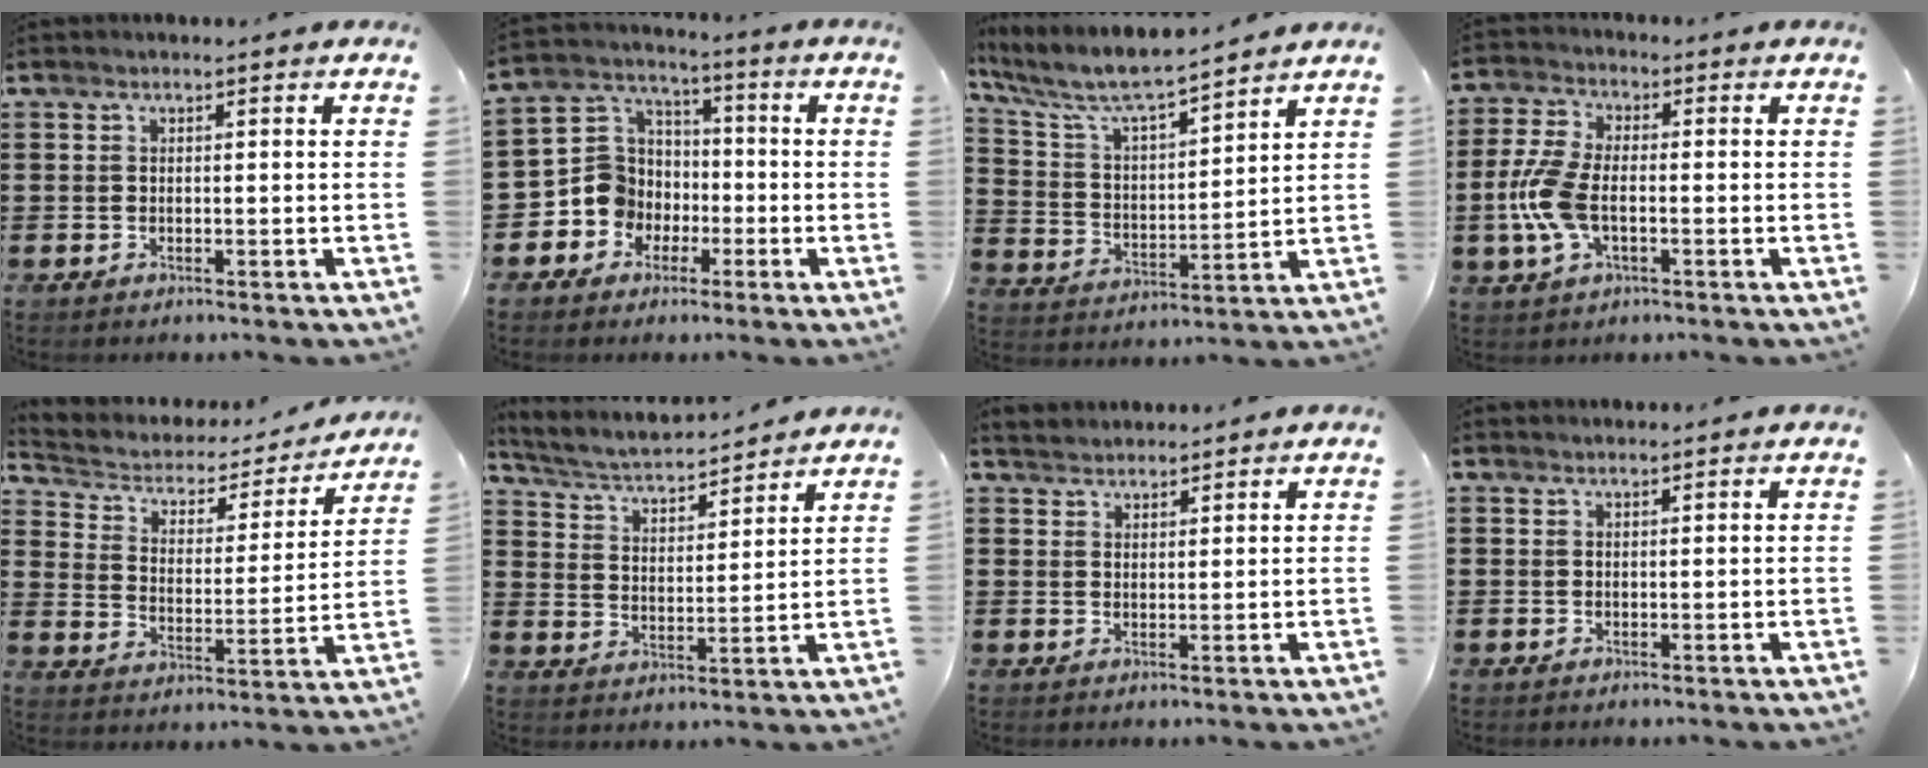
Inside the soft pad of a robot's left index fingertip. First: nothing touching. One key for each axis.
{"total": 8.3, "fx": -2.1, "fy": 7.9, "fz": 1.8, "tx": -0.092, "ty": 0.005, "tz": -0.043}
{"total": 7.7, "fx": 6.8, "fy": 1.0, "fz": 3.4, "tx": -0.097, "ty": -0.039, "tz": 0.114}
{"total": 8.5, "fx": -1.4, "fy": 4.4, "fz": 7.2, "tx": -0.177, "ty": -0.008, "tz": -0.031}
{"total": 3.5, "fx": 2.5, "fy": 2.2, "fz": 1.0, "tx": -0.042, "ty": -0.016, "tz": 0.033}
{"total": 4.0, "fx": 3.9, "fy": 0.4, "fz": 1.2, "tx": -0.044, "ty": -0.030, "tz": 0.060}
{"total": 2.2, "fx": 2.1, "fy": 0.5, "fz": -0.3, "tx": 0.000, "ty": 0.004, "tz": 0.042}
{"total": 0.8, "fx": 0.8, "fy": 0.1, "fz": 0.1, "tx": -0.004, "ty": 0.000, "tz": 0.017}